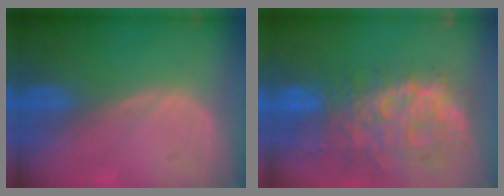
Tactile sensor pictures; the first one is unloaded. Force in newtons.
{"total": 13.6, "press": 11.1, "slide": 7.8}